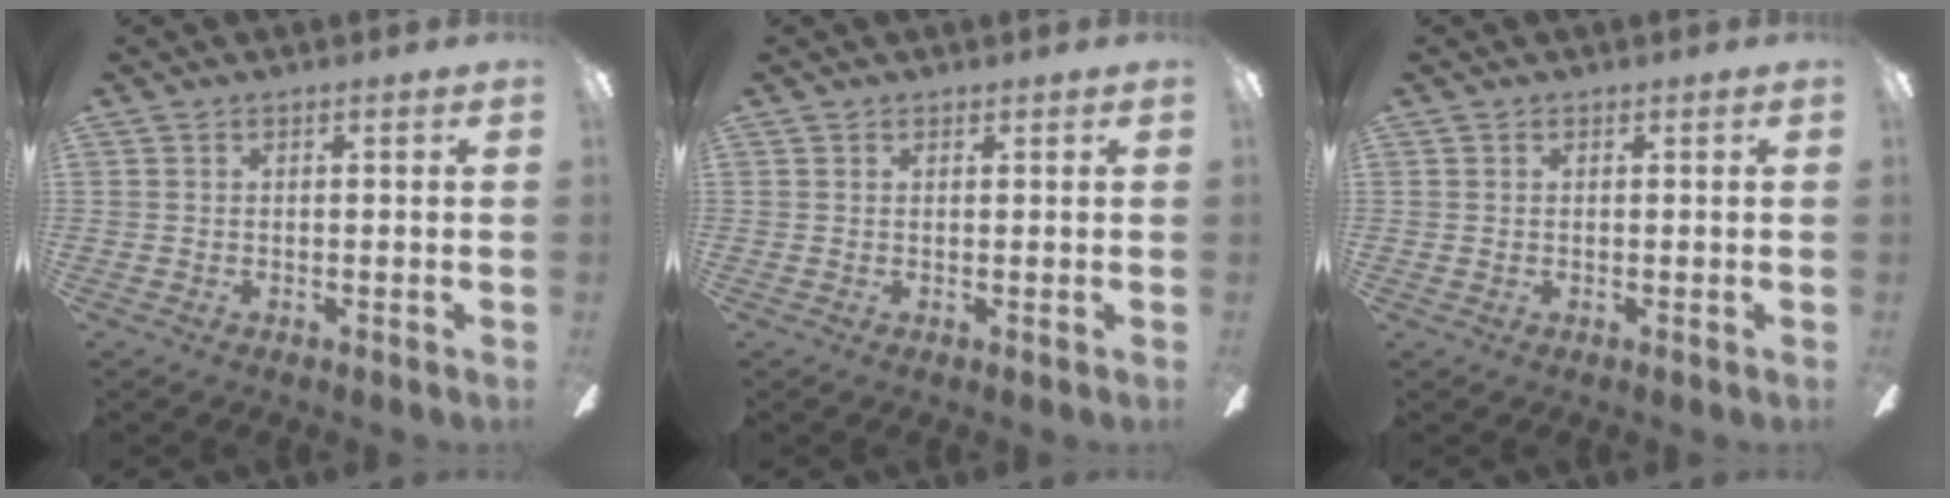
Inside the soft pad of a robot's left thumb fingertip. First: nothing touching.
{"total": 0.7, "force": [0.6, 0.4, 0.0], "torque": [-0.001, 0.001, 0.011]}
{"total": 0.6, "force": [0.4, 0.5, 0.1], "torque": [-0.002, 0.003, 0.006]}